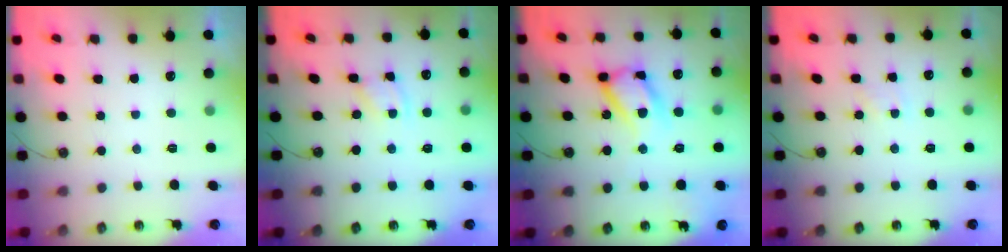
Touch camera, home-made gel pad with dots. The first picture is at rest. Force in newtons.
{"total": 1.9, "press": 1.9, "slide": 0.3}
{"total": 16.7, "press": 16.5, "slide": 2.3}
{"total": 2.4, "press": 2.4, "slide": 0.3}